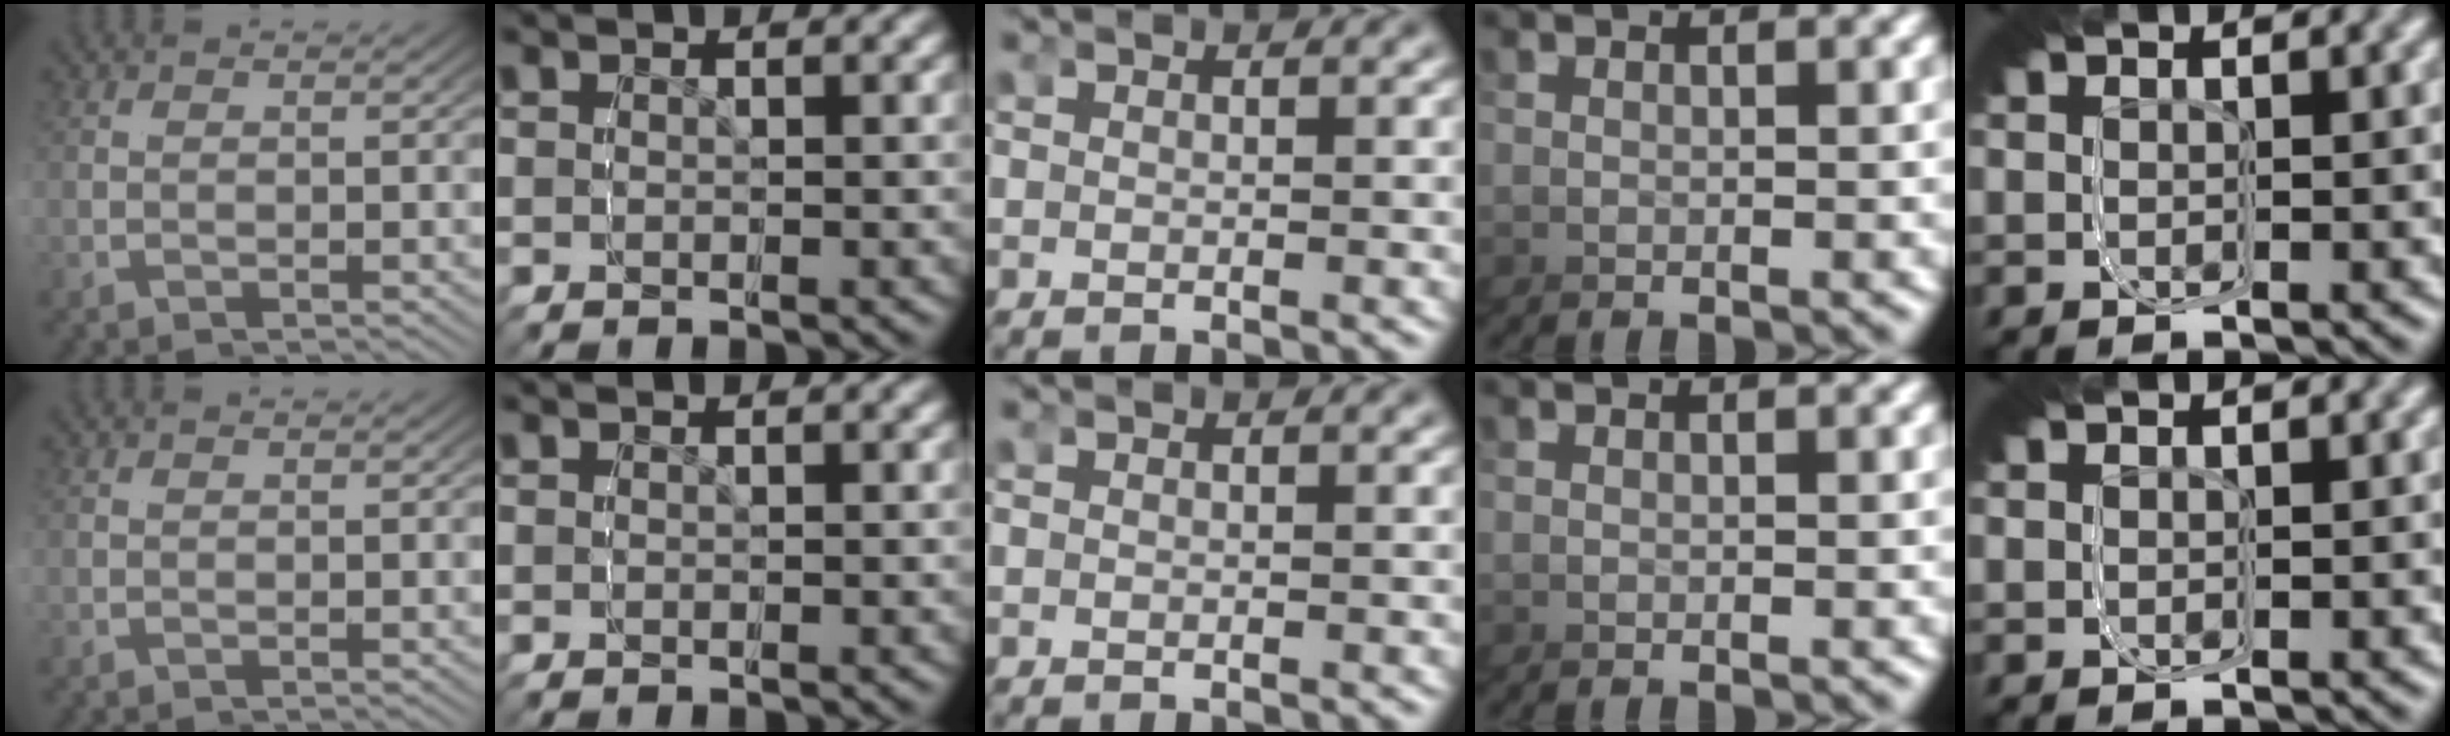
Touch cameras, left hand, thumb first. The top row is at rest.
{}